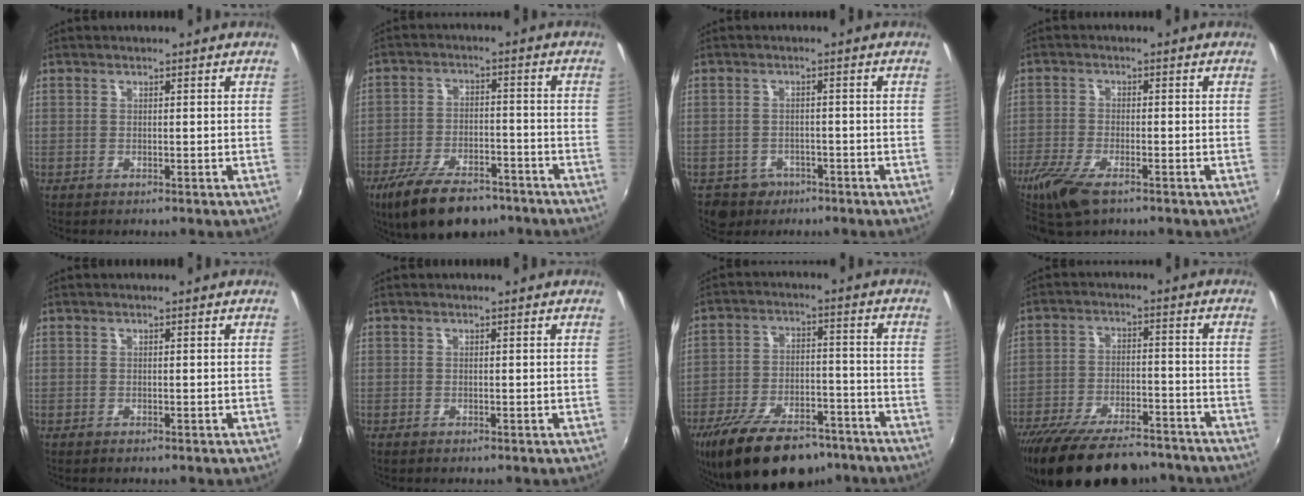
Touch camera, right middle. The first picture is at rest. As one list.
[{"total": 14.8, "force": [-10.7, 6.3, 8.2], "torque": [-0.173, -0.020, -0.173]}, {"total": 5.0, "force": [-2.8, 4.0, 1.0], "torque": [-0.035, 0.001, -0.038]}, {"total": 9.8, "force": [-6.5, 3.5, 6.5], "torque": [-0.160, -0.034, -0.126]}, {"total": 0.0}, {"total": 0.0}, {"total": 21.5, "force": [-16.1, 9.2, 11.0], "torque": [-0.219, -0.012, -0.240]}, {"total": 21.3, "force": [-17.7, 6.8, 9.8], "torque": [-0.193, -0.020, -0.259]}]